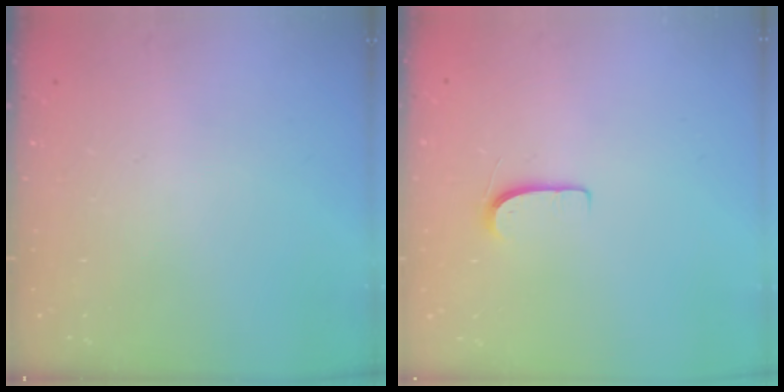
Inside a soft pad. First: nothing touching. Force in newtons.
{"total": 5.2, "press": 5.2, "slide": 0.5}